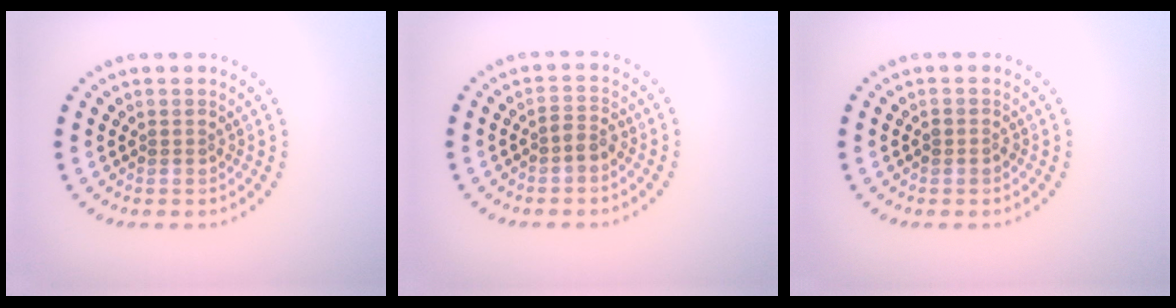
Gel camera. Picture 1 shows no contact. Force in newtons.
{"total": 1.5, "press": 1.3, "slide": 0.7}
{"total": 0.8, "press": 0.8, "slide": 0.2}